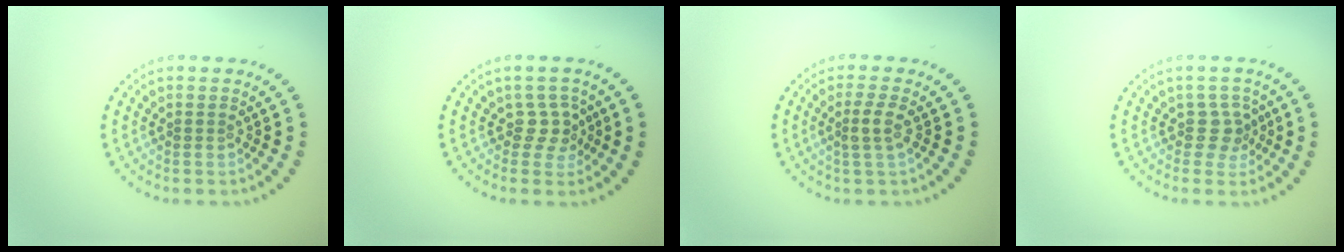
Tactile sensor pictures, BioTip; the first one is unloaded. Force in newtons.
{"total": 1.9, "press": 1.3, "slide": 1.3}
{"total": 1.7, "press": 1.4, "slide": 1.0}
{"total": 2.0, "press": 1.5, "slide": 1.4}